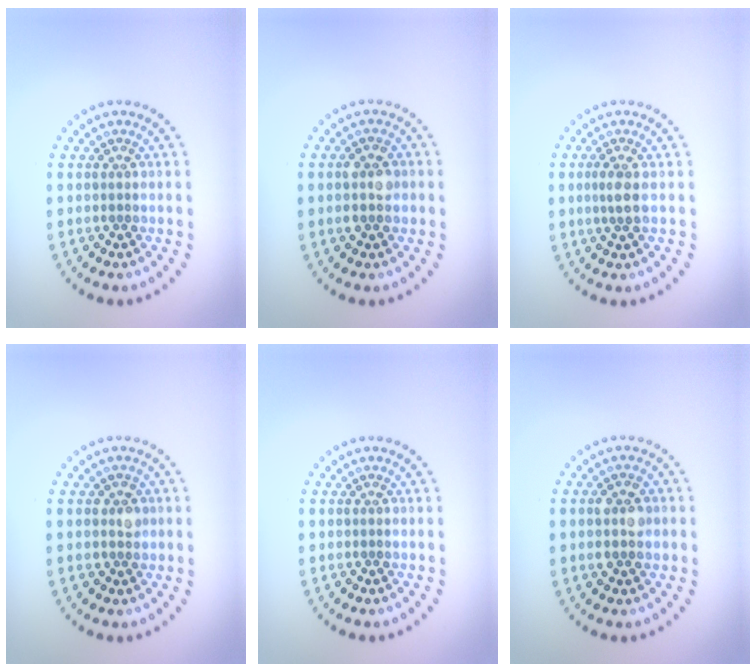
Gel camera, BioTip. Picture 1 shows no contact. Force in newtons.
{"total": 2.2, "press": 2.2, "slide": 0.2}
{"total": 1.7, "press": 1.5, "slide": 0.9}
{"total": 1.4, "press": 1.3, "slide": 0.7}
{"total": 0.0}
{"total": 2.8, "press": 2.8, "slide": 0.2}